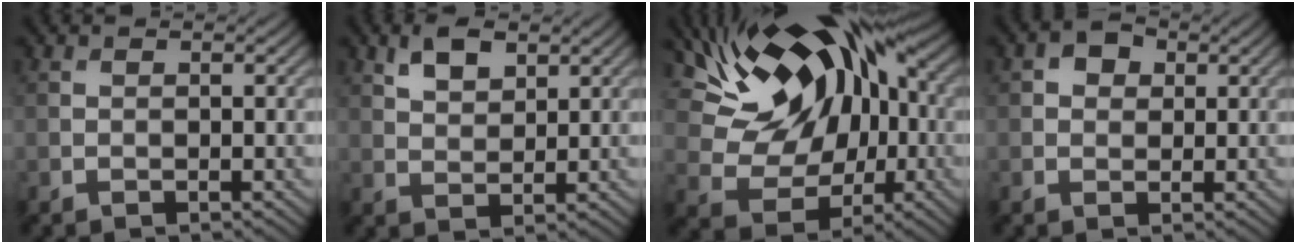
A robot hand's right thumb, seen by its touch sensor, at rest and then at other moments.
{"total": 4.2, "force": [2.5, 2.1, 2.6], "torque": [-0.057, 0.001, 0.050]}
{"total": 16.1, "force": [4.7, 9.9, 11.7], "torque": [-0.213, 0.029, 0.074]}
{"total": 2.6, "force": [0.8, 2.1, 1.4], "torque": [-0.024, 0.004, 0.008]}